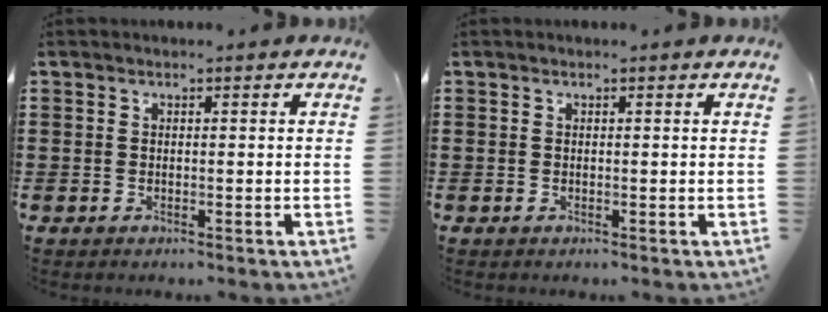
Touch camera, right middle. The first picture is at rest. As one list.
[{"total": 0.0}]